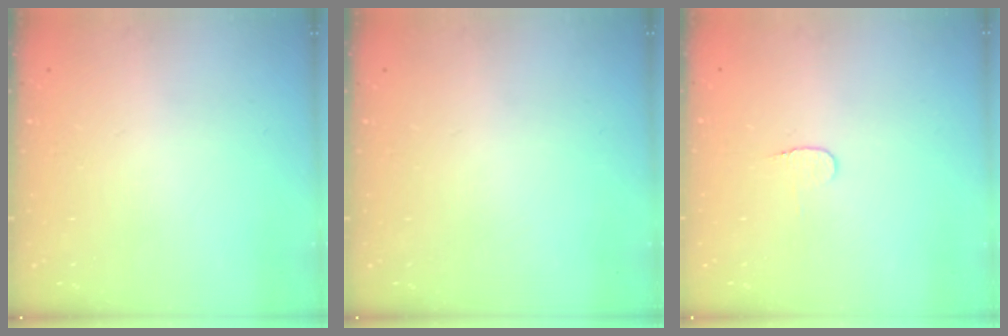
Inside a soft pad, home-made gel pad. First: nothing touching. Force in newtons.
{"total": 0.0}
{"total": 3.3, "press": 3.3, "slide": 0.3}